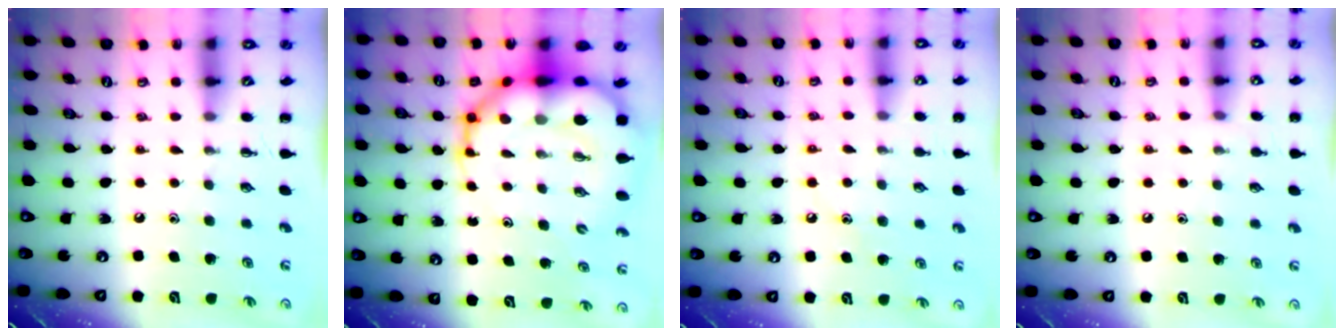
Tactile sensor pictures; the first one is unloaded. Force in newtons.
{"total": 16.7, "press": 16.0, "slide": 4.7}
{"total": 7.8, "press": 7.6, "slide": 1.9}
{"total": 4.6, "press": 4.3, "slide": 1.6}